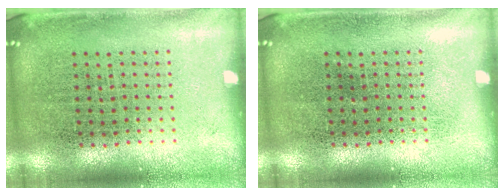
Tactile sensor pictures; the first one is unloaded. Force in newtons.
{"total": 0.0}